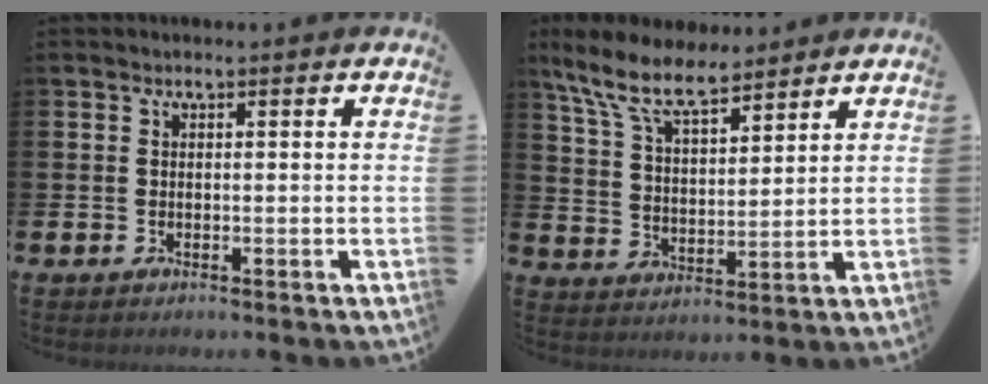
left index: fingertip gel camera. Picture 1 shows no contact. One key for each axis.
{"total": 8.8, "fx": 7.4, "fy": 2.7, "fz": 3.9, "tx": -0.110, "ty": -0.026, "tz": 0.134}